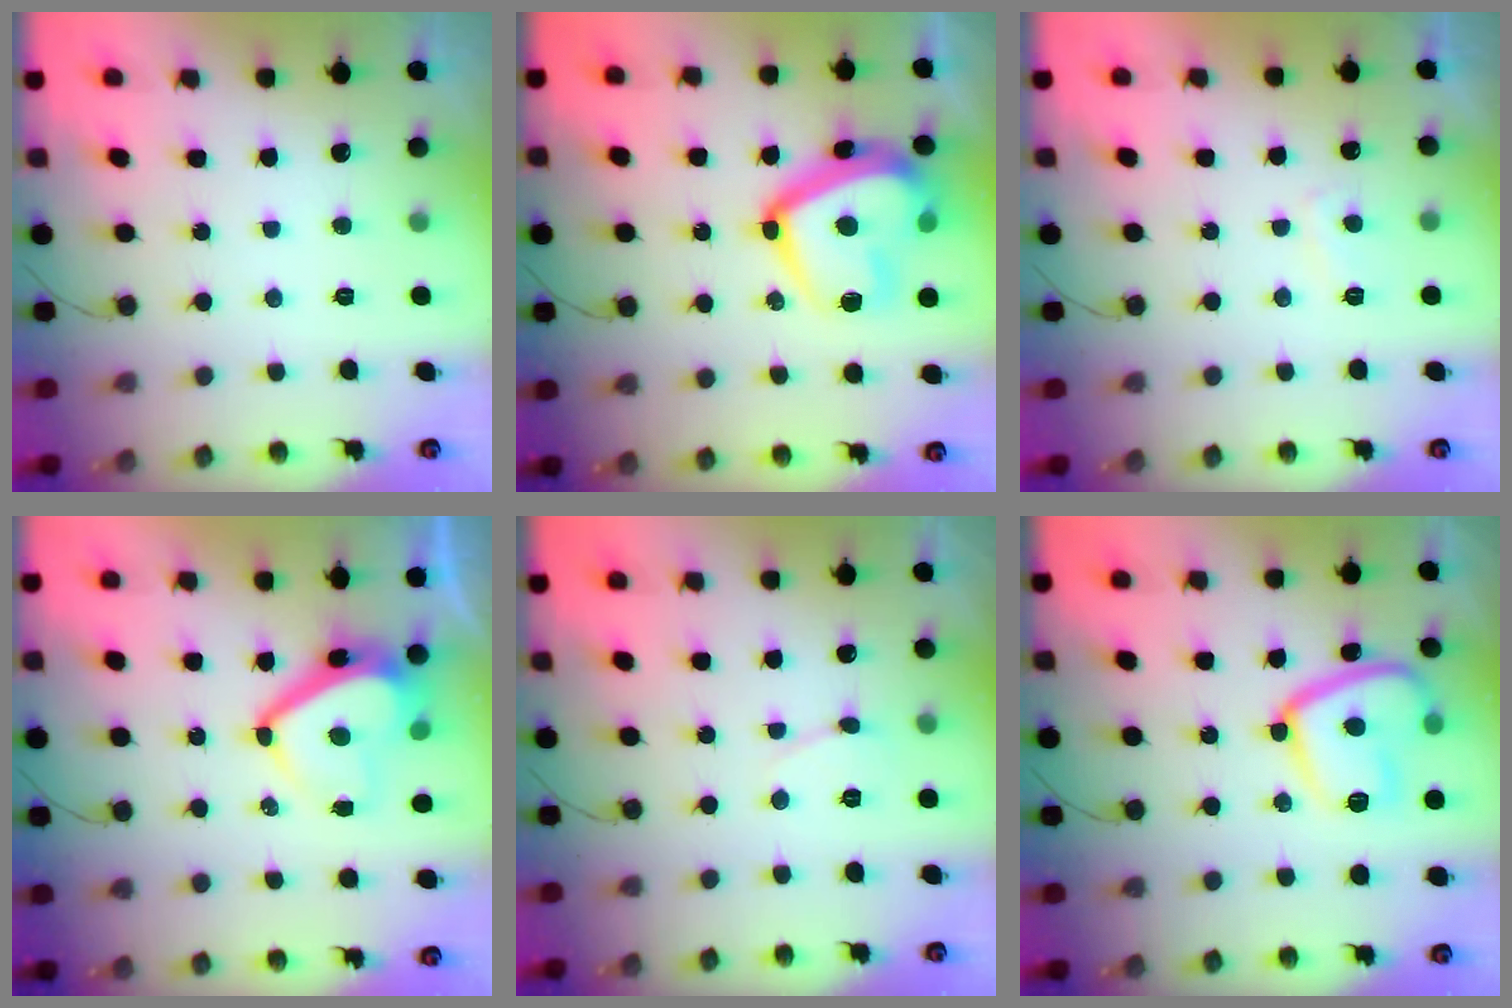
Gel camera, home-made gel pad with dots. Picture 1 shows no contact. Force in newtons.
{"total": 20.5, "press": 20.4, "slide": 1.7}
{"total": 3.0, "press": 2.9, "slide": 0.8}
{"total": 9.8, "press": 9.7, "slide": 1.3}
{"total": 2.9, "press": 2.9, "slide": 0.3}
{"total": 14.6, "press": 14.6, "slide": 1.0}